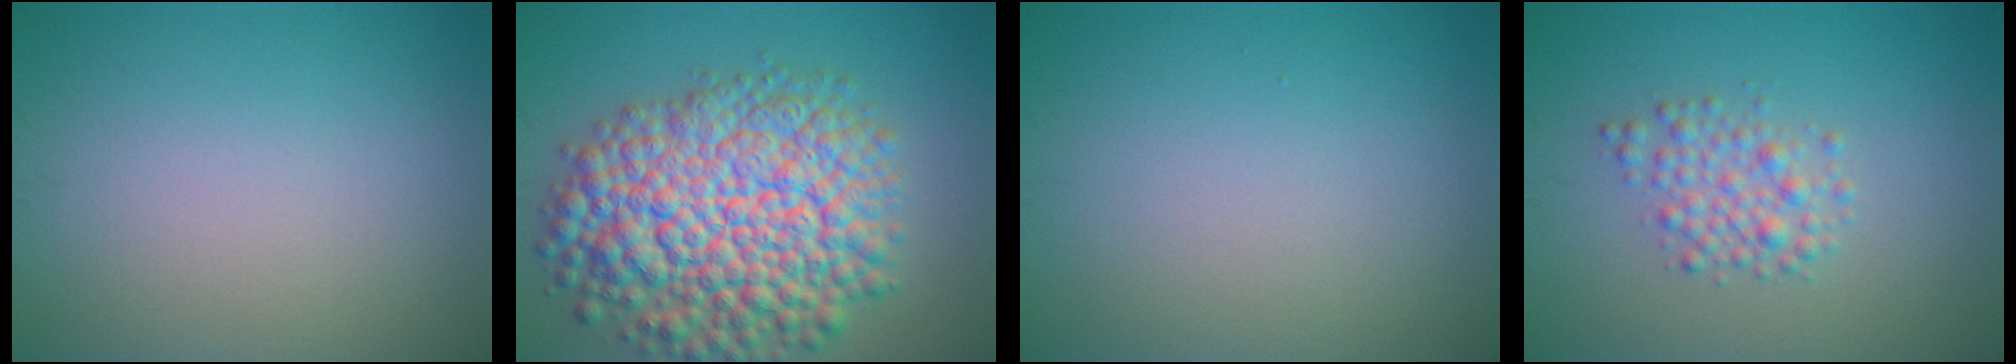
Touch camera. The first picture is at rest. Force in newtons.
{"total": 12.7, "press": 12.7, "slide": 0.5}
{"total": 0.0}
{"total": 2.6, "press": 2.6, "slide": 0.0}